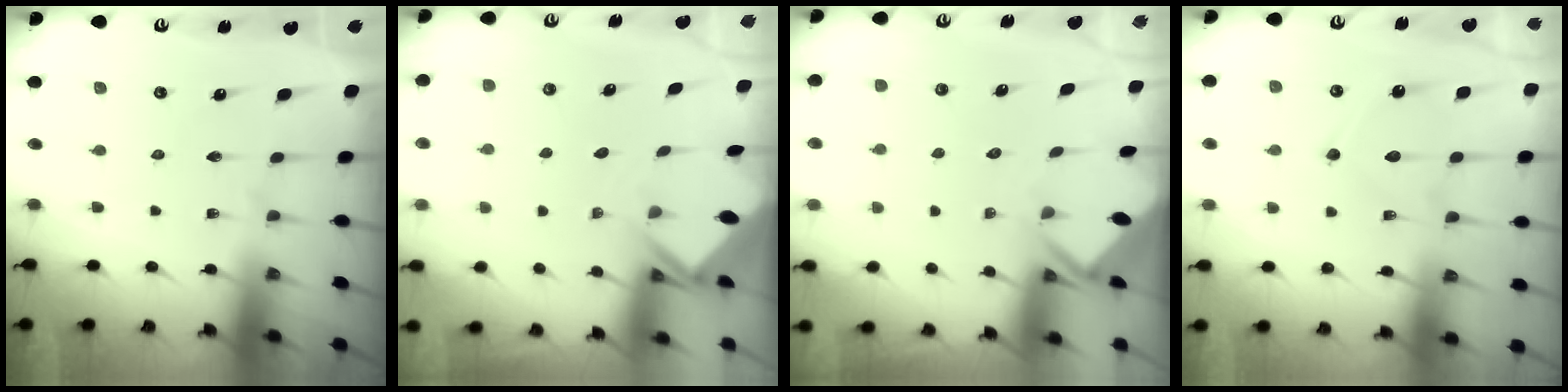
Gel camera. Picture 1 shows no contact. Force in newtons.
{"total": 2.6, "press": 2.6, "slide": 0.2}
{"total": 2.6, "press": 2.6, "slide": 0.1}
{"total": 9.7, "press": 9.6, "slide": 0.8}